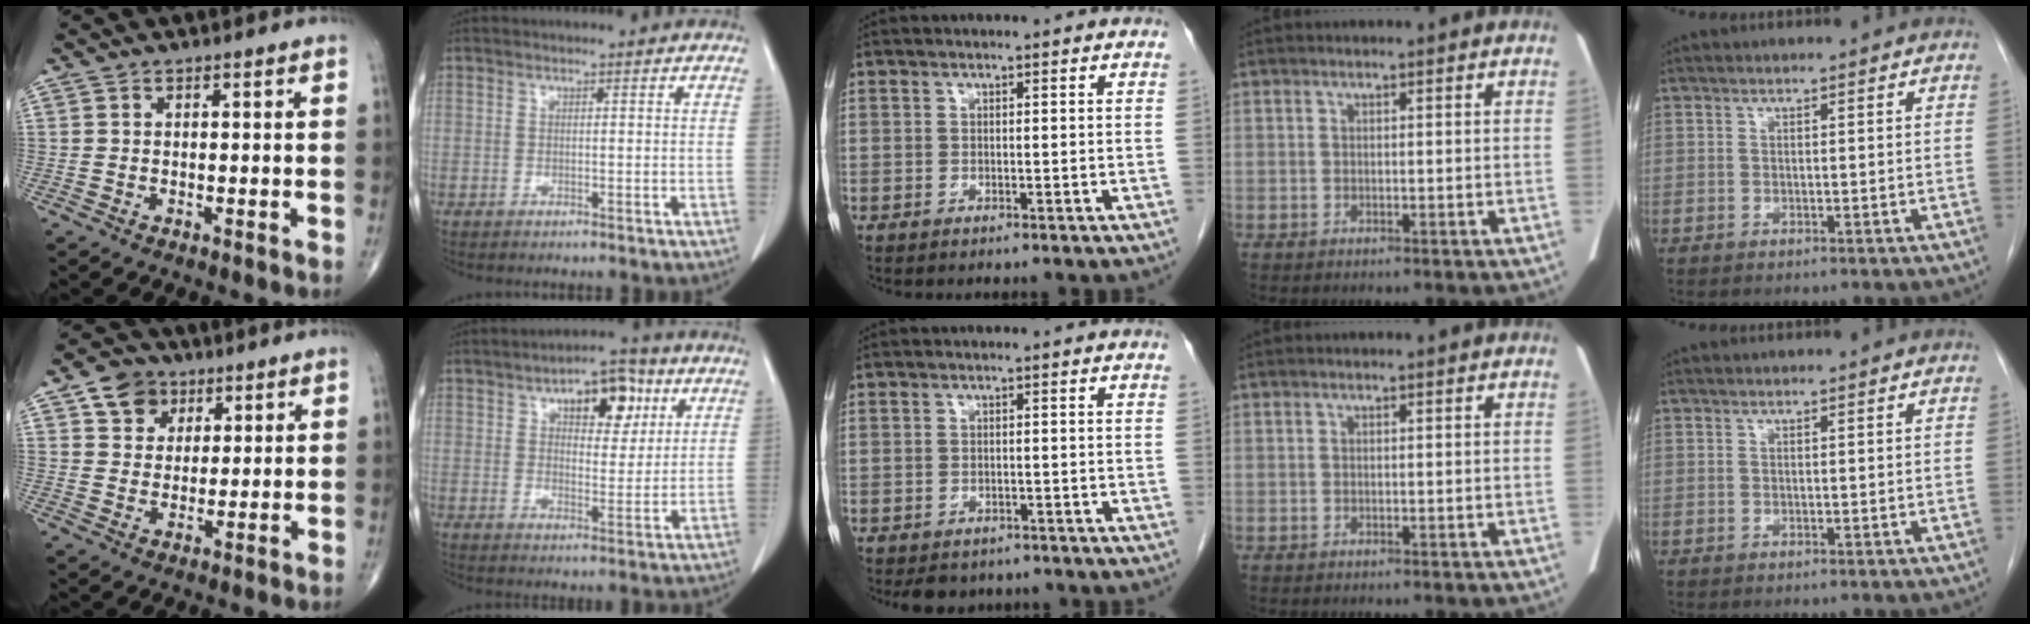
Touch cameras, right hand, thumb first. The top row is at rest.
{"thumb": {"total": 7.4, "force": [3.6, 5.9, 2.6], "torque": [-0.014, -0.012, 0.059]}, "index": {"total": 9.3, "force": [4.2, 4.2, 7.1], "torque": [-0.097, 0.017, 0.061]}, "middle": {"total": 4.5, "force": [-3.7, 2.4, 0.8], "torque": [-0.003, 0.004, -0.047]}}